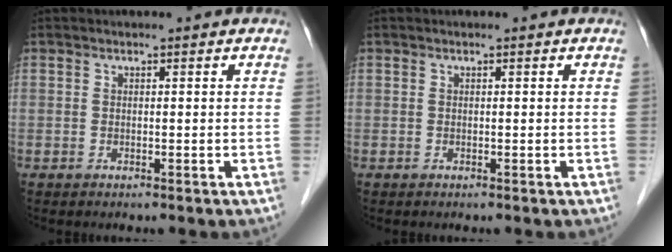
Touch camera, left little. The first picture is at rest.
{"total": 0.0}